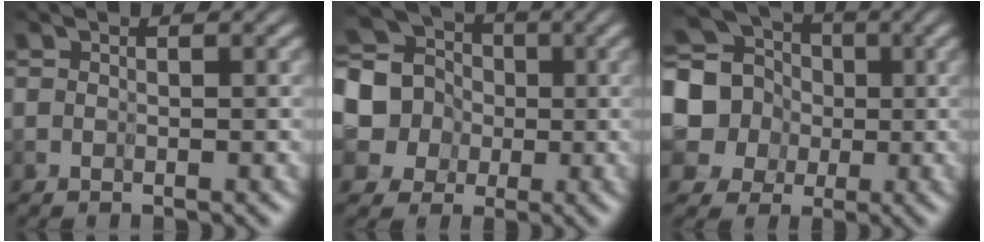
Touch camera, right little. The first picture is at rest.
{"total": 7.9, "force": [0.6, 7.2, 3.2], "torque": [-0.111, 0.001, -0.016]}
{"total": 9.9, "force": [1.0, 9.1, 3.7], "torque": [-0.136, 0.008, -0.013]}